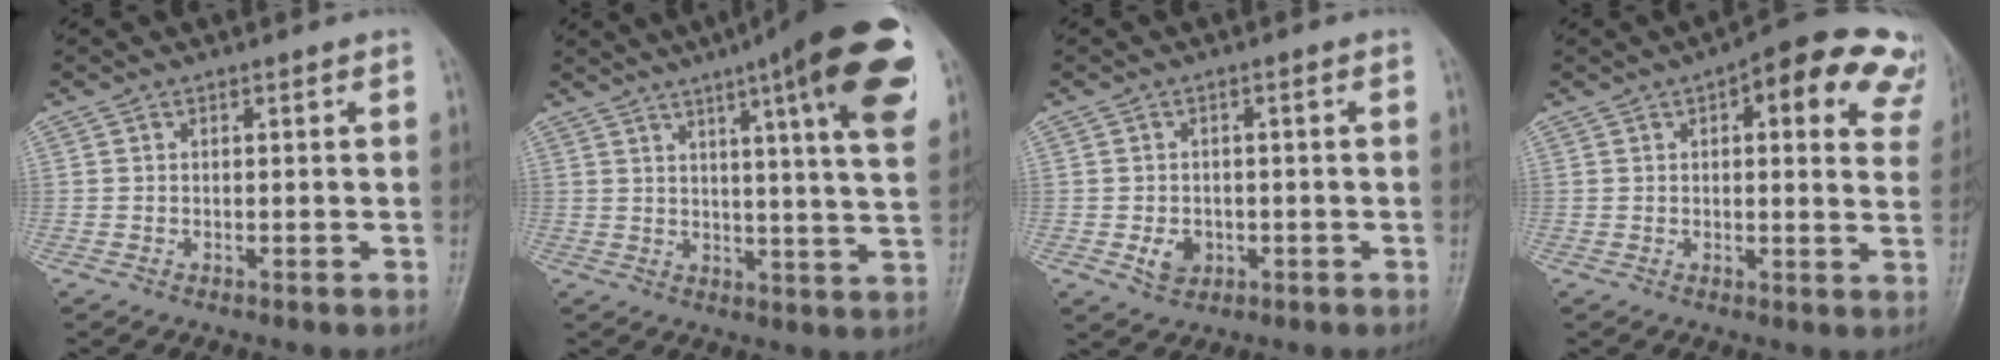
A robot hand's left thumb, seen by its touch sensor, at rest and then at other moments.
{"total": 20.0, "force": [9.7, 2.8, 17.2], "torque": [-0.219, -0.026, 0.120]}
{"total": 3.8, "force": [-1.1, 3.0, 2.1], "torque": [-0.025, 0.003, -0.012]}
{"total": 17.3, "force": [9.2, 6.6, 13.0], "torque": [-0.121, -0.009, 0.091]}